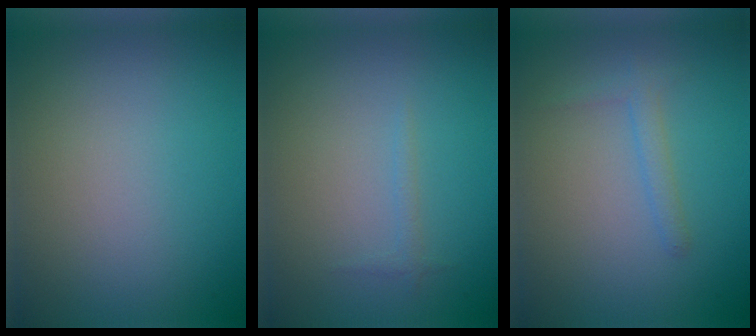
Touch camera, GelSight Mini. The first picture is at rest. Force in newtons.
{"total": 0.6, "press": 0.6, "slide": 0.1}
{"total": 1.3, "press": 1.3, "slide": 0.0}